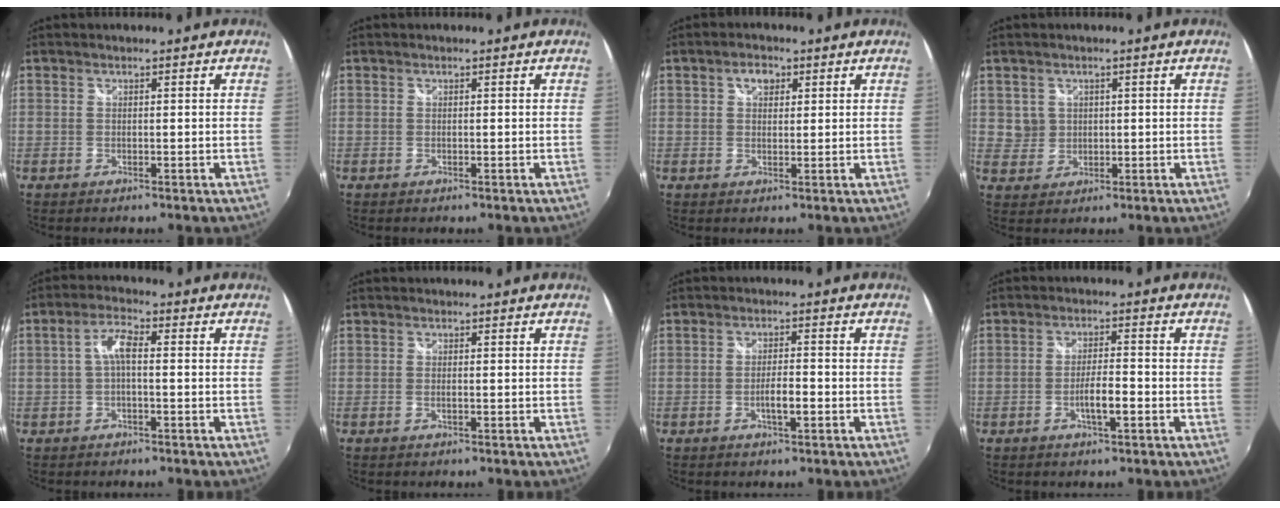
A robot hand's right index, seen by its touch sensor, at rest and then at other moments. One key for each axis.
{"total": 0.0}
{"total": 3.1, "fx": 1.3, "fy": 2.1, "fz": 1.8, "tx": -0.024, "ty": 0.009, "tz": 0.021}
{"total": 3.4, "fx": 0.9, "fy": 3.3, "fz": 0.4, "tx": 0.000, "ty": 0.008, "tz": 0.018}
{"total": 4.2, "fx": -0.3, "fy": 1.3, "fz": 3.9, "tx": -0.080, "ty": 0.013, "tz": -0.007}
{"total": 0.6, "fx": -0.2, "fy": 0.1, "fz": 0.6, "tx": -0.013, "ty": 0.000, "tz": -0.005}
{"total": 3.4, "fx": -1.3, "fy": 0.8, "fz": 3.0, "tx": -0.055, "ty": 0.000, "tz": -0.023}
{"total": 4.5, "fx": -1.8, "fy": 0.8, "fz": 4.0, "tx": -0.075, "ty": 0.000, "tz": -0.031}